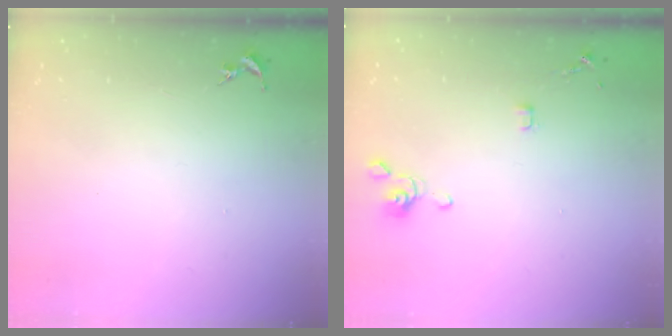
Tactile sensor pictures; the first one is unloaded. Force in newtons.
{"total": 4.2, "press": 4.1, "slide": 1.0}